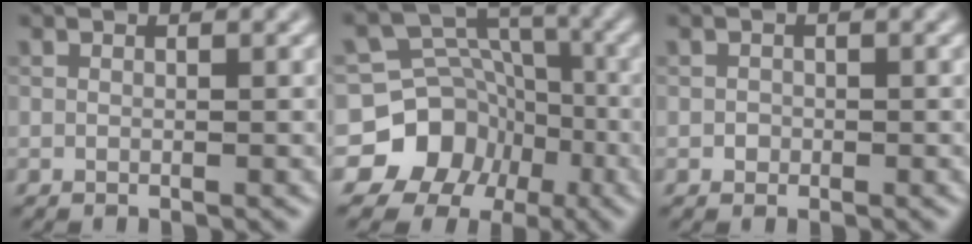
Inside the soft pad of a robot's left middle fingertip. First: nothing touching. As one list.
[{"total": 11.1, "force": [-5.2, 9.6, 2.3], "torque": [-0.037, -0.003, -0.112]}, {"total": 0.7, "force": [-0.2, 0.7, 0.1], "torque": [0.002, -0.002, -0.005]}]